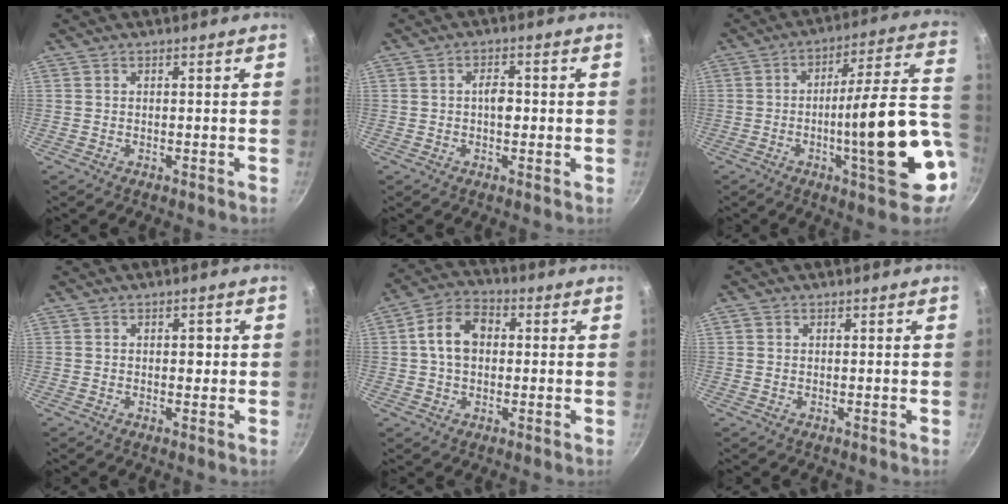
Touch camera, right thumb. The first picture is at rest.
{"total": 3.5, "force": [-0.1, 2.0, 2.8], "torque": [-0.030, 0.008, -0.004]}
{"total": 20.8, "force": [-4.3, 4.7, 19.8], "torque": [-0.259, 0.029, -0.057]}
{"total": 1.7, "force": [0.2, 1.2, 1.3], "torque": [-0.007, 0.003, 0.003]}
{"total": 9.2, "force": [0.9, 6.6, 6.3], "torque": [-0.093, 0.023, 0.003]}
{"total": 1.0, "force": [0.2, 0.8, 0.4], "torque": [-0.008, 0.002, 0.002]}